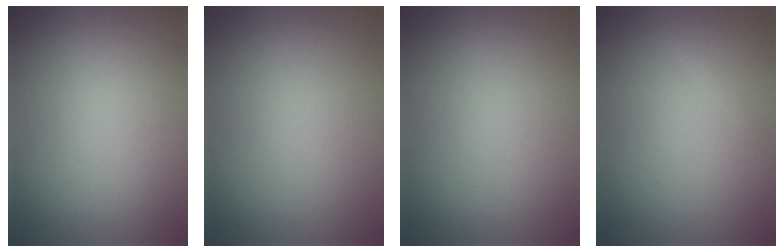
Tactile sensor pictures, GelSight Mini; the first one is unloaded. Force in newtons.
{"total": 0.0}
{"total": 0.0}
{"total": 0.9, "press": 0.9, "slide": 0.0}